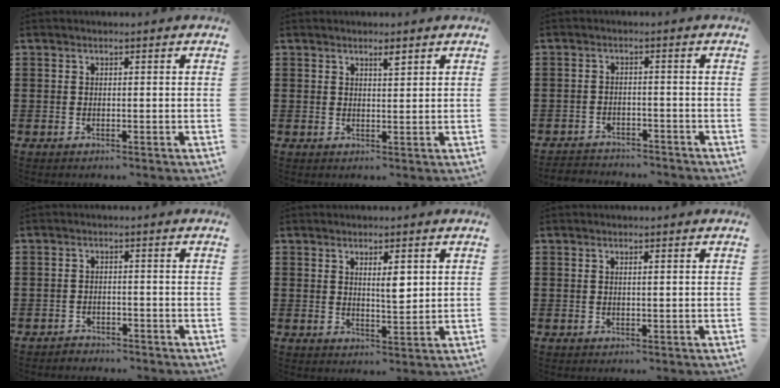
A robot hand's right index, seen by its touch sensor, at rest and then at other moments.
{"total": 1.8, "force": [1.4, 0.2, 1.1], "torque": [-0.014, -0.001, 0.022]}
{"total": 2.5, "force": [-2.4, 0.3, -0.1], "torque": [-0.006, 0.000, -0.054]}
{"total": 1.6, "force": [-1.5, 0.4, -0.1], "torque": [-0.004, 0.003, -0.035]}
{"total": 3.8, "force": [1.5, 1.1, 3.3], "torque": [-0.052, -0.002, 0.021]}
{"total": 0.7, "force": [0.3, 0.0, 0.6], "torque": [-0.011, -0.002, 0.006]}